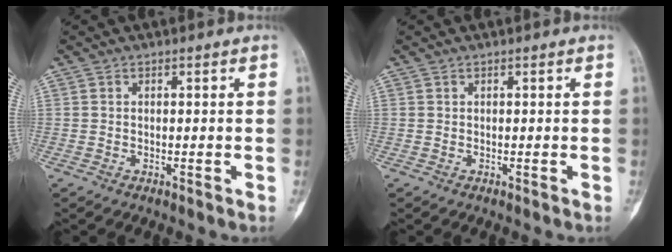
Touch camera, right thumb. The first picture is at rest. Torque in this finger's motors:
{"motor_torque": [0.40, 0.41, -0.07, -0.08, 0.00]}